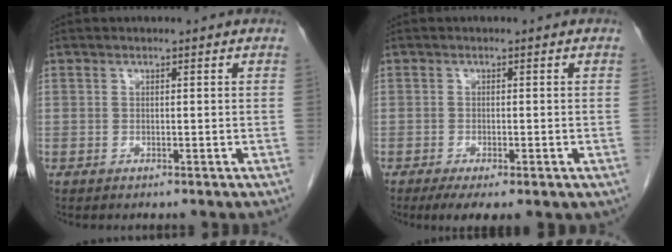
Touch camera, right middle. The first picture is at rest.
{"total": 6.5, "force": [-4.0, 2.1, 4.6], "torque": [-0.061, -0.014, -0.059]}